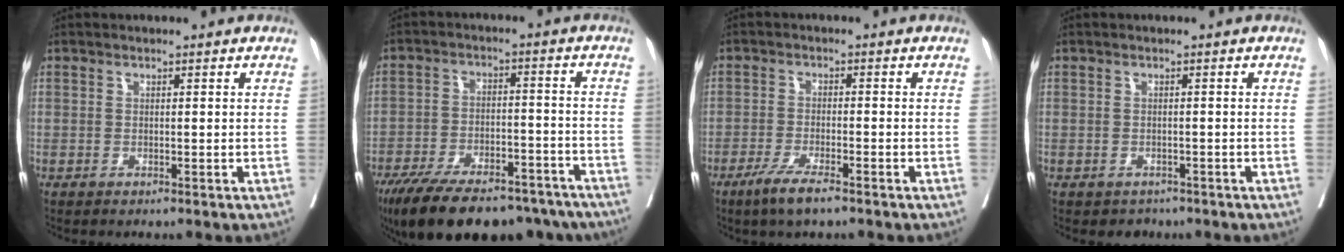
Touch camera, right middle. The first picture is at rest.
{"total": 23.5, "force": [-18.6, 8.4, 11.6], "torque": [-0.185, -0.009, -0.262]}
{"total": 5.1, "force": [-3.5, 0.5, 3.7], "torque": [-0.075, -0.011, -0.061]}
{"total": 1.8, "force": [-1.4, 1.2, 0.0], "torque": [-0.005, 0.002, -0.020]}